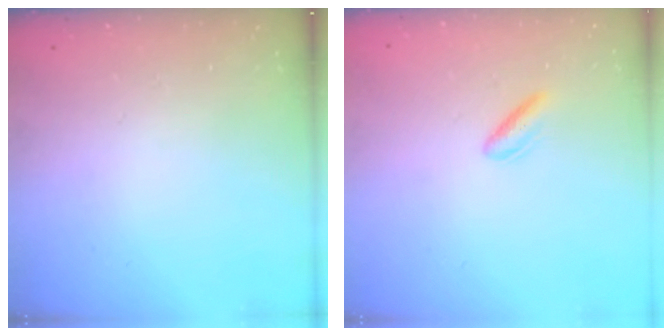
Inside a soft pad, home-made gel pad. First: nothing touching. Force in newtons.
{"total": 2.6, "press": 2.2, "slide": 1.3}